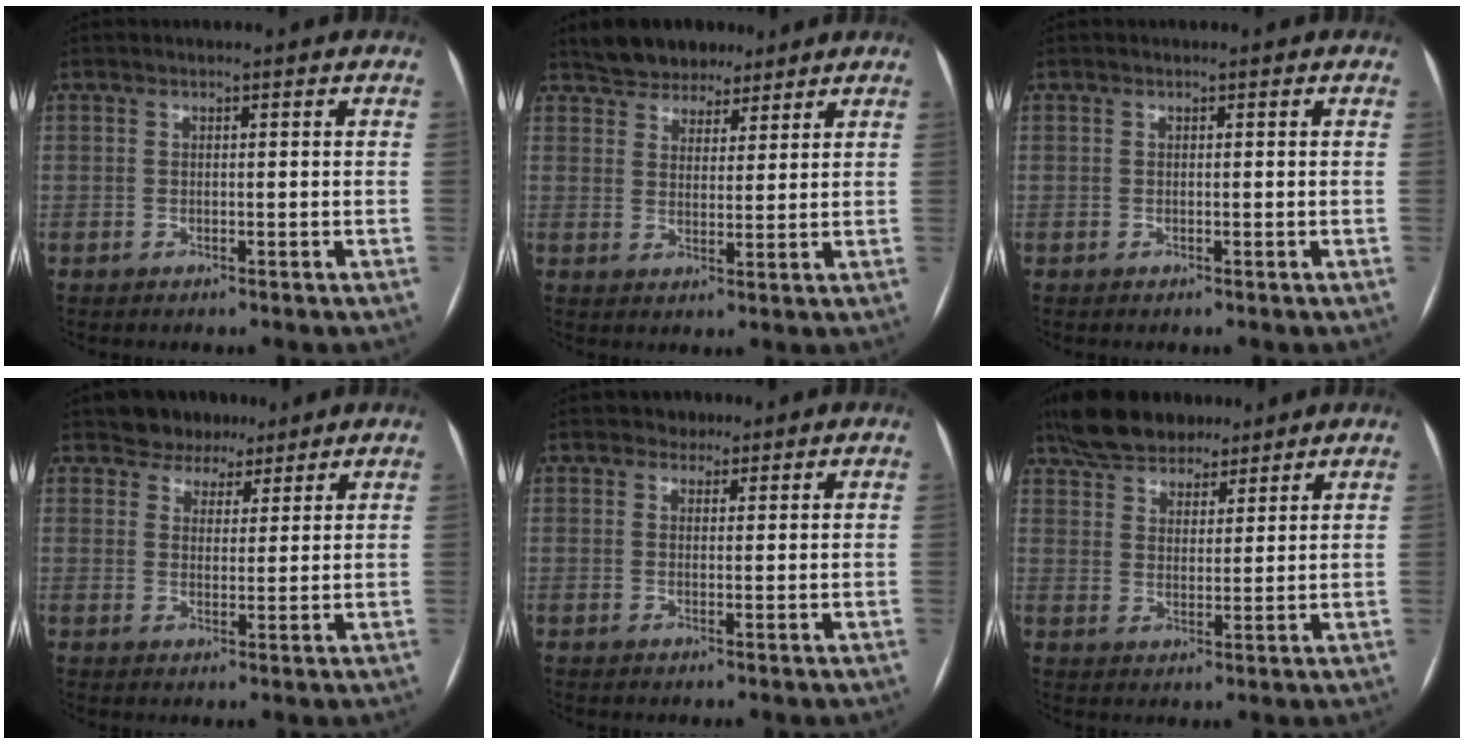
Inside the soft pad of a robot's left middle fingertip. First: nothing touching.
{"total": 6.7, "force": [5.5, 3.4, 1.6], "torque": [-0.022, 0.015, 0.094]}
{"total": 0.0}
{"total": 5.2, "force": [4.2, 3.1, 0.1], "torque": [0.003, 0.002, 0.057]}
{"total": 1.9, "force": [1.4, 1.3, -0.1], "torque": [0.004, 0.003, 0.016]}
{"total": 11.6, "force": [9.5, 4.8, 4.6], "torque": [-0.078, 0.031, 0.163]}